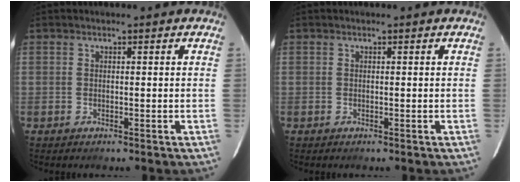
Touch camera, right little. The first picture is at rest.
{"total": 0.0}